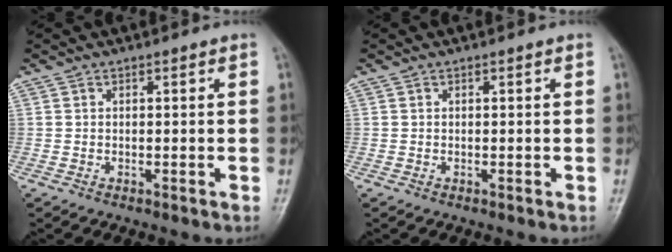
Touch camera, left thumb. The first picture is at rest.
{"total": 0.0}